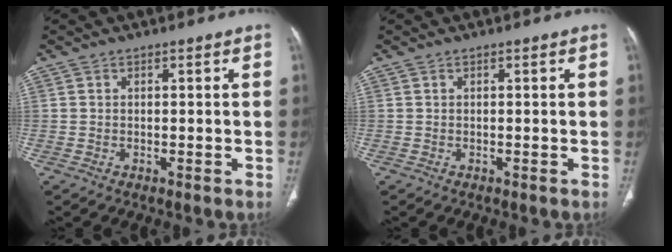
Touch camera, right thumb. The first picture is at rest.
{"total": 0.0}